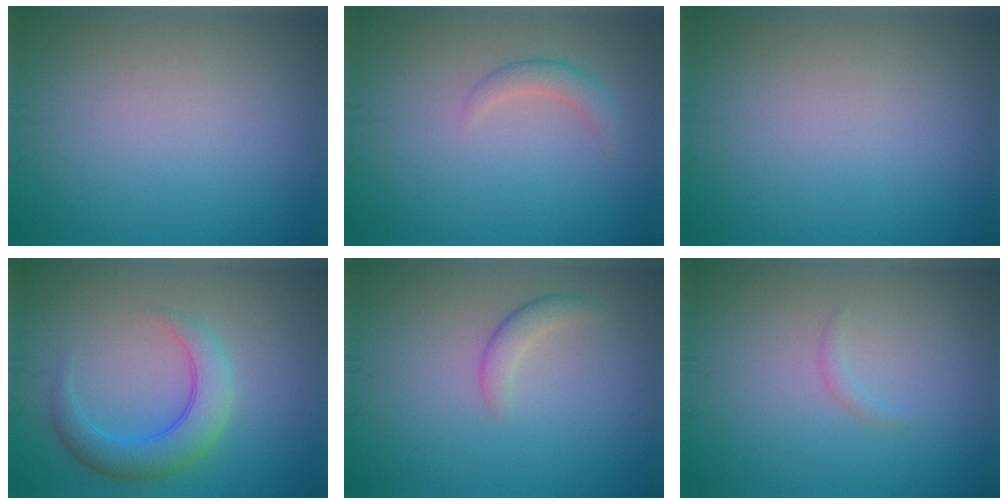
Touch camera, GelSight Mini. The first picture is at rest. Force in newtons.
{"total": 1.6, "press": 1.6, "slide": 0.1}
{"total": 0.0}
{"total": 4.2, "press": 4.2, "slide": 0.1}
{"total": 1.6, "press": 1.6, "slide": 0.0}
{"total": 0.7, "press": 0.6, "slide": 0.1}